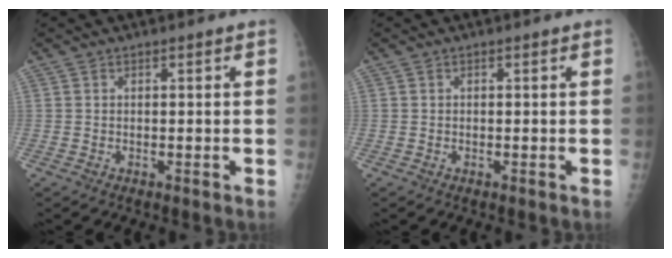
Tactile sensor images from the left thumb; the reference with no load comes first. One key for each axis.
{"total": 0.0}